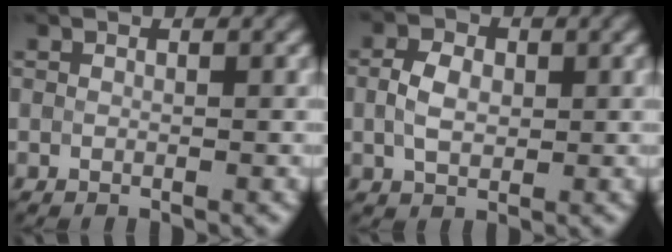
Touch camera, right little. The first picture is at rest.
{"total": 3.3, "force": [0.3, 2.2, 2.4], "torque": [-0.052, 0.007, 0.001]}